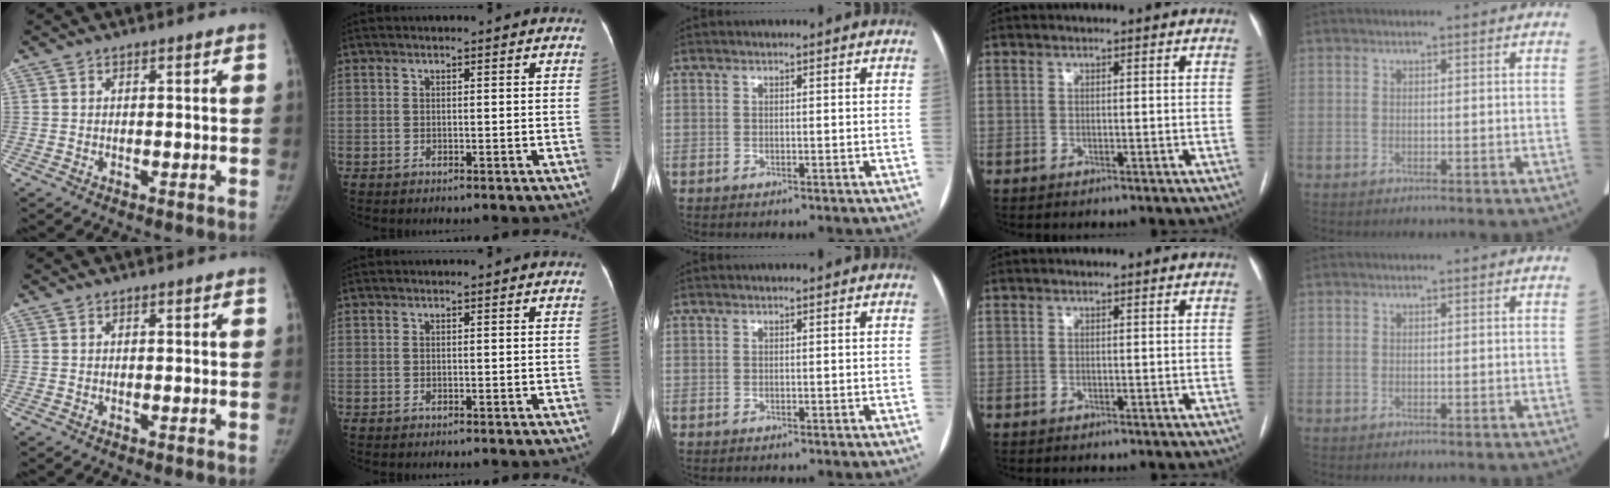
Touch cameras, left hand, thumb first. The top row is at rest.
{}